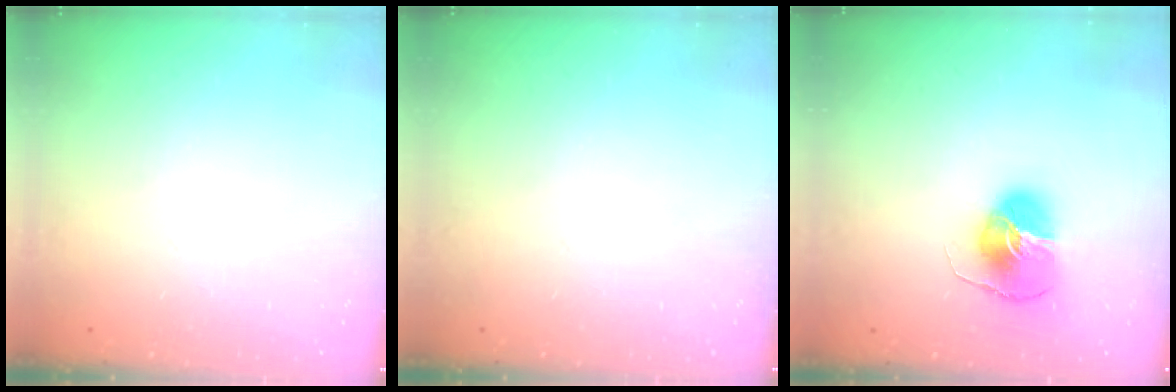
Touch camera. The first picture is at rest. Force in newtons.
{"total": 0.0}
{"total": 8.7, "press": 8.7, "slide": 0.6}